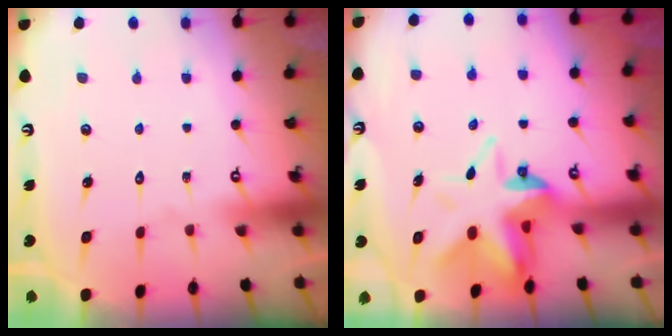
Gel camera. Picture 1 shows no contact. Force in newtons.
{"total": 7.9, "press": 7.7, "slide": 1.7}